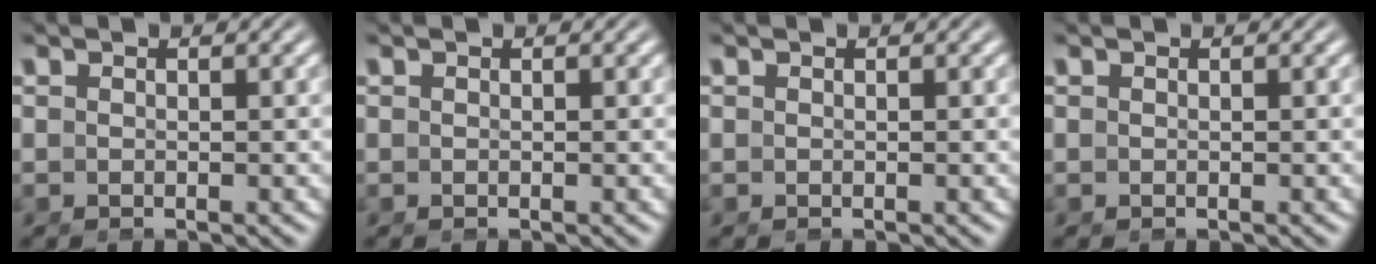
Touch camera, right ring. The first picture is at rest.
{"total": 0.0}
{"total": 0.0}
{"total": 0.0}